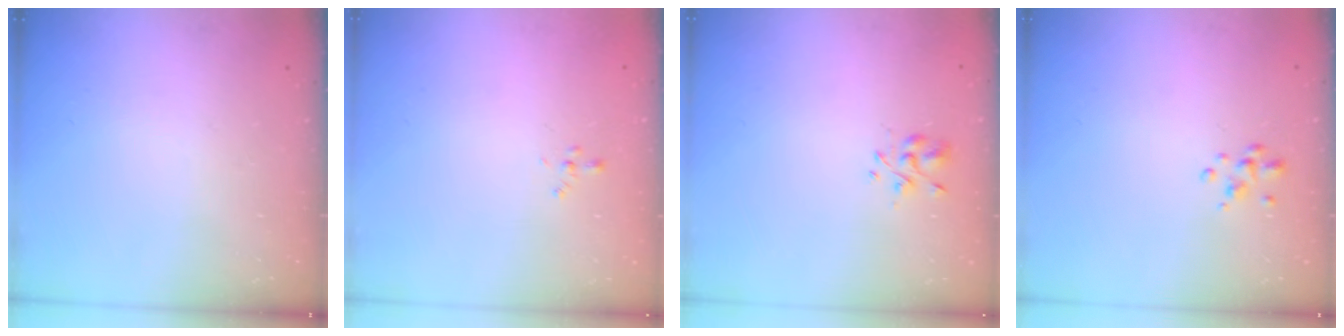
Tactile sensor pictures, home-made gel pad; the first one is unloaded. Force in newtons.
{"total": 0.7, "press": 0.6, "slide": 0.4}
{"total": 2.1, "press": 2.0, "slide": 0.6}
{"total": 2.2, "press": 2.2, "slide": 0.3}